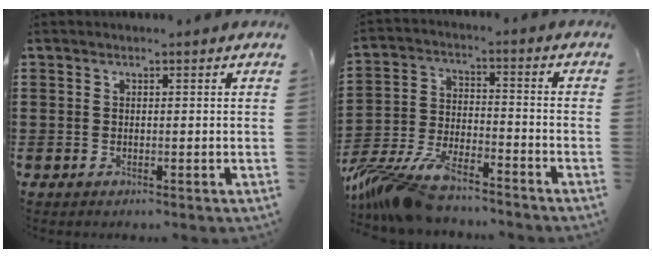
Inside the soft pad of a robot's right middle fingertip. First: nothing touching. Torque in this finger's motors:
{"motor_torque": [1.72, -0.44, 0.58, 0.21]}